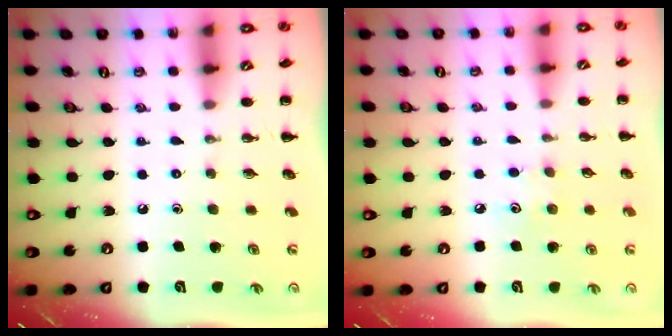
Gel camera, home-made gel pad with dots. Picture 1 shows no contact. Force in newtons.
{"total": 3.7, "press": 3.6, "slide": 0.9}